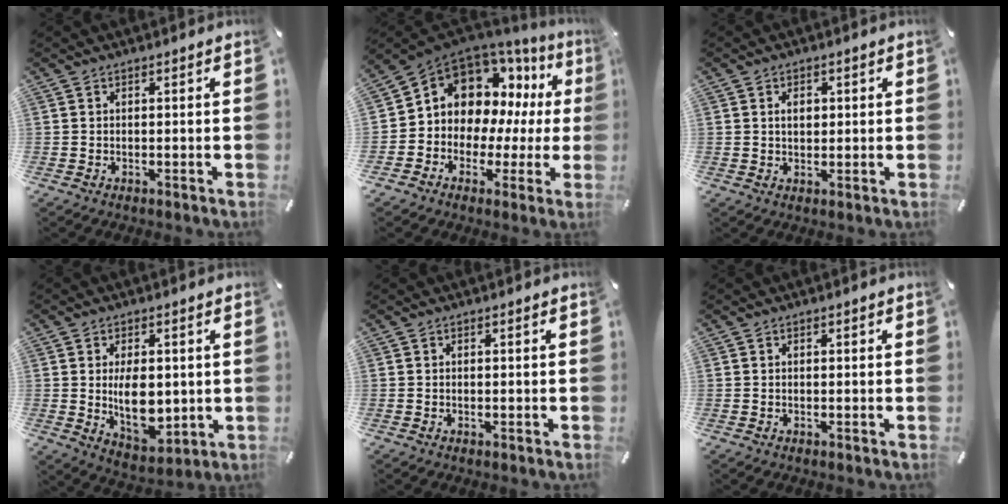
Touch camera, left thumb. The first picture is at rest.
{"total": 11.3, "force": [4.5, 9.3, 4.5], "torque": [-0.090, -0.046, 0.091]}
{"total": 2.4, "force": [0.5, 1.7, 1.6], "torque": [-0.019, 0.001, 0.004]}
{"total": 10.4, "force": [0.7, 6.6, 8.0], "torque": [-0.125, -0.013, 0.009]}
{"total": 0.0}
{"total": 0.0}